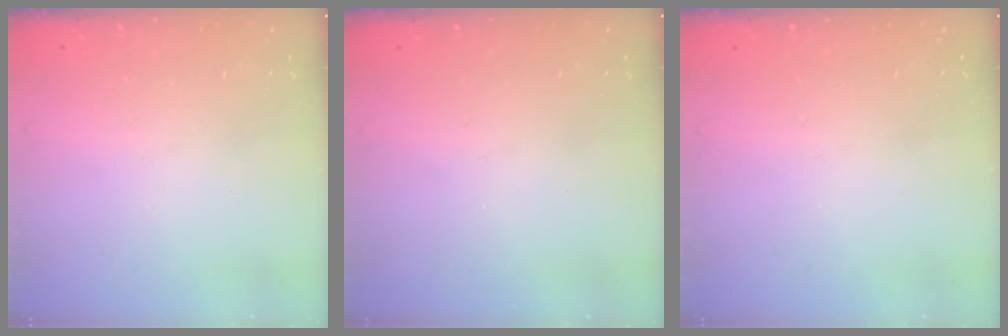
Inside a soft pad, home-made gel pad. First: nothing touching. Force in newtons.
{"total": 0.0}
{"total": 0.0}